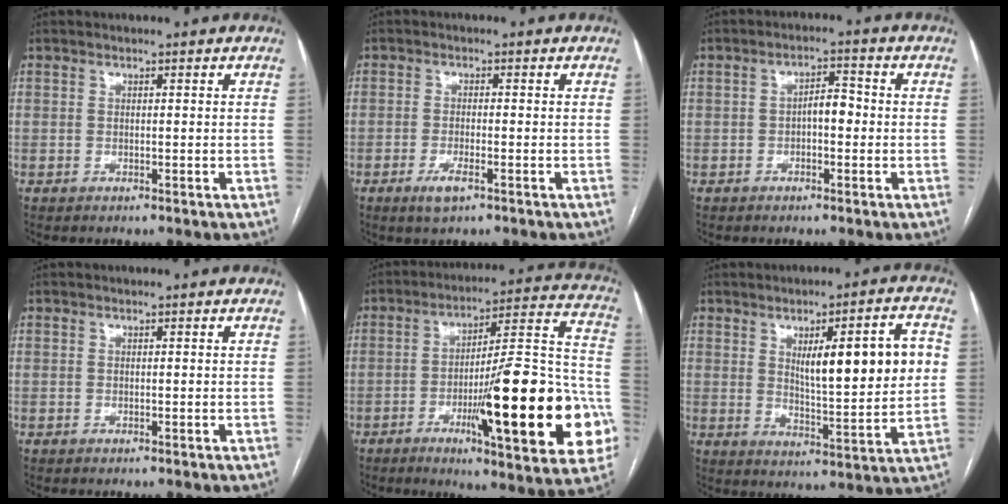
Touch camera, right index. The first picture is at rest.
{"total": 3.1, "force": [-1.7, 0.6, 2.5], "torque": [-0.053, -0.005, -0.031]}
{"total": 3.5, "force": [-0.5, 1.5, 3.1], "torque": [-0.046, 0.015, -0.010]}
{"total": 0.0}
{"total": 26.0, "force": [-7.5, 3.7, 24.6], "torque": [-0.291, 0.004, -0.101]}
{"total": 13.8, "force": [3.1, 2.3, 13.3], "torque": [-0.192, 0.008, 0.052]}